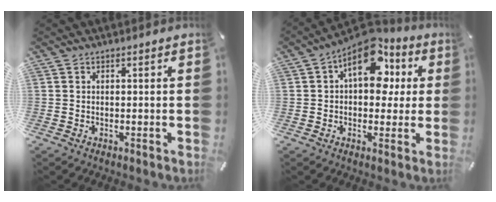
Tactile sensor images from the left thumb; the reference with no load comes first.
{"total": 13.6, "force": [4.9, 8.4, 9.4], "torque": [-0.125, -0.024, 0.086]}